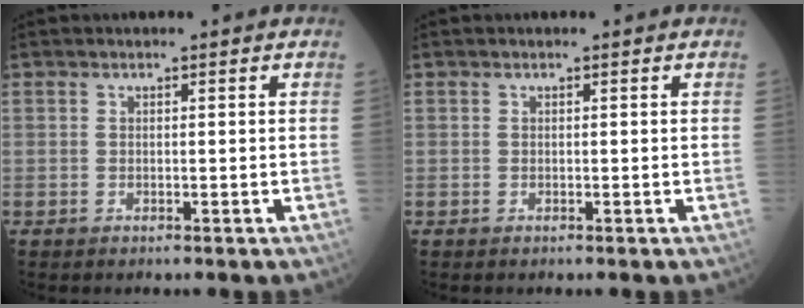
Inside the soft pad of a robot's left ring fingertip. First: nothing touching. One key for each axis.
{"total": 0.0}